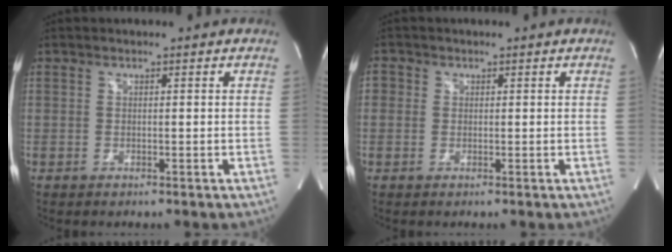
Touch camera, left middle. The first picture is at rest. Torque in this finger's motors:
{"motor_torque": [0.29, -0.18, -0.14, 0.00]}